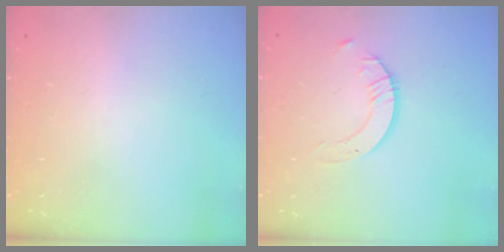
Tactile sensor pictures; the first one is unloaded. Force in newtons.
{"total": 2.0, "press": 2.0, "slide": 0.2}